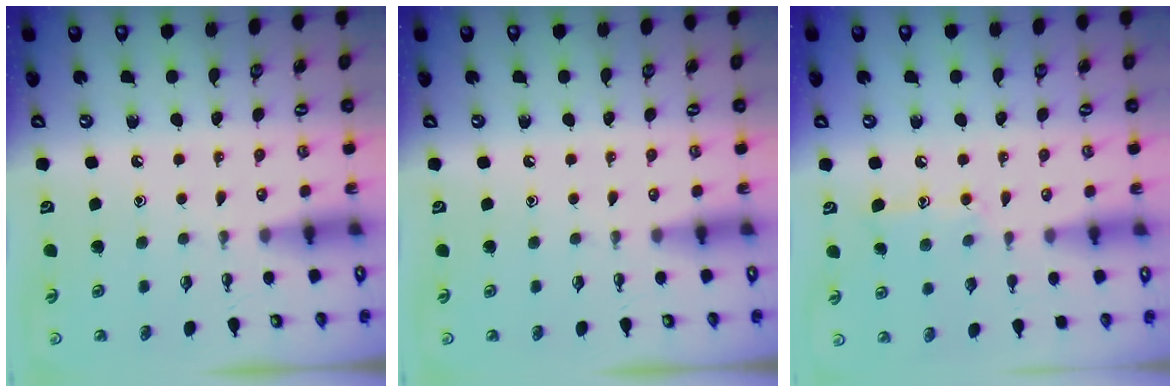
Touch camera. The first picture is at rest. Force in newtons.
{"total": 0.0}
{"total": 9.2, "press": 9.1, "slide": 0.7}